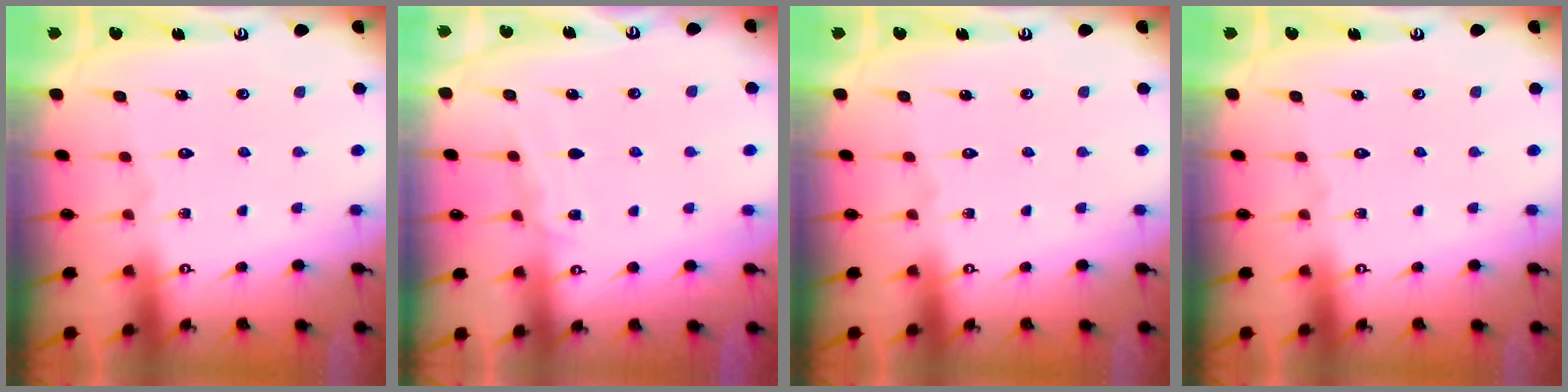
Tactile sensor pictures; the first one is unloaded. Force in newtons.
{"total": 4.9, "press": 4.9, "slide": 0.6}
{"total": 0.0}
{"total": 0.0}